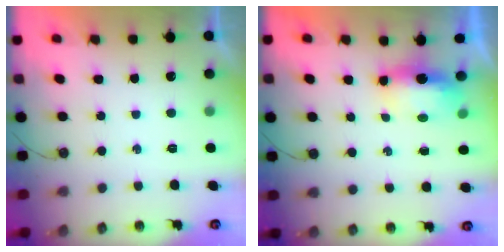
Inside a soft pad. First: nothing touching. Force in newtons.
{"total": 6.3, "press": 6.2, "slide": 1.2}